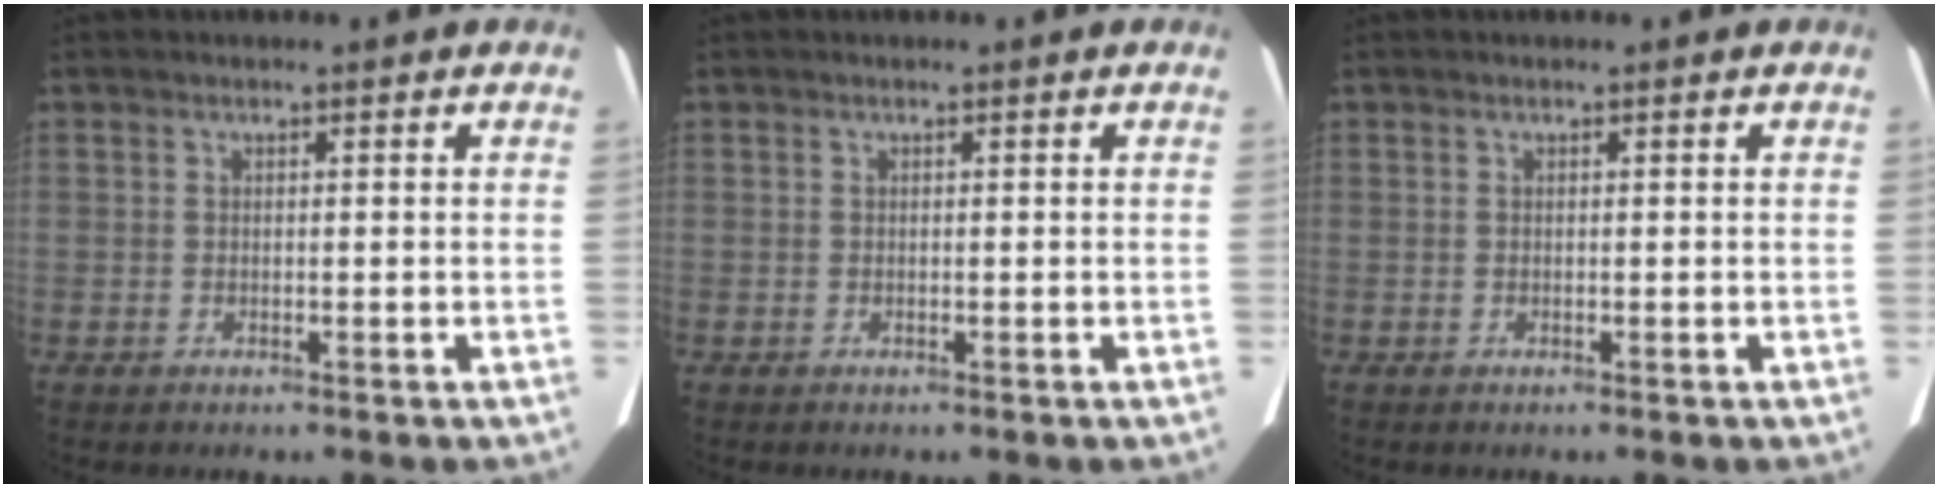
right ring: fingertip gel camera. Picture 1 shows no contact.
{"total": 0.0}
{"total": 0.0}